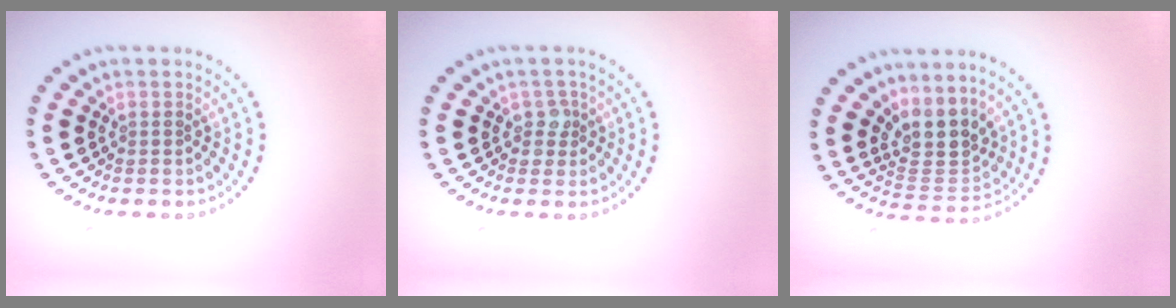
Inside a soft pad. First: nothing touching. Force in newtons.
{"total": 1.5, "press": 1.3, "slide": 0.7}
{"total": 4.0, "press": 3.3, "slide": 2.2}